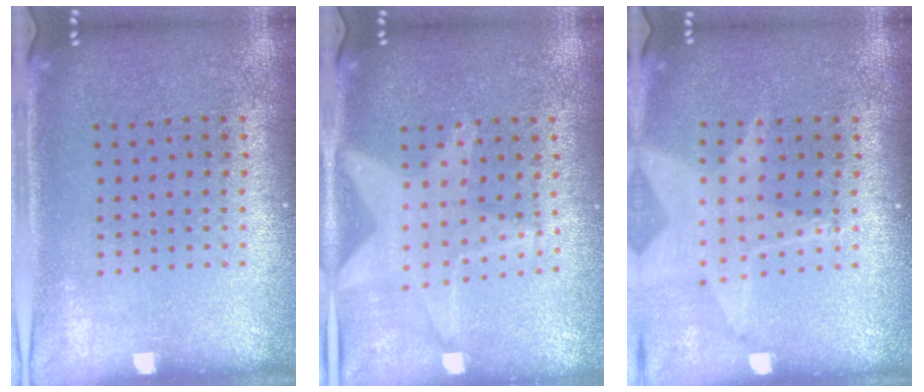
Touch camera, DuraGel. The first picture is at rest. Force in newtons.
{"total": 1.3, "press": 1.2, "slide": 0.3}
{"total": 1.4, "press": 1.4, "slide": 0.3}